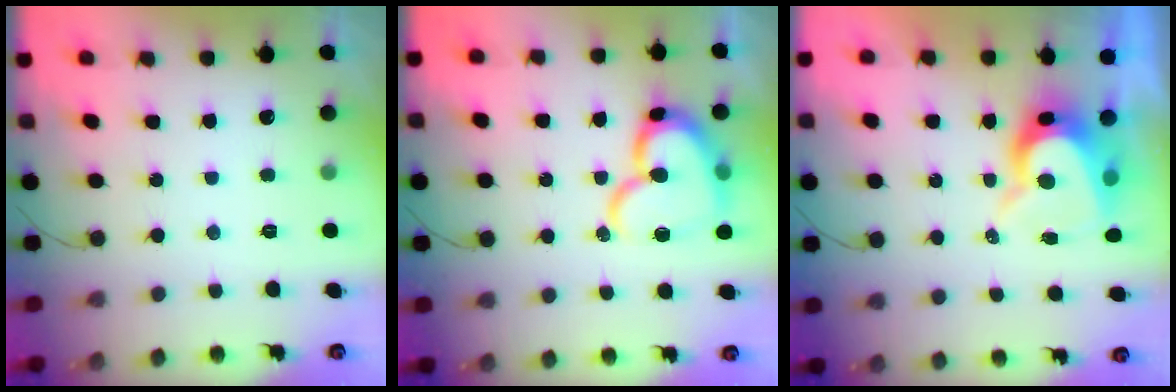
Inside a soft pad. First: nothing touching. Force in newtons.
{"total": 16.9, "press": 16.9, "slide": 1.7}
{"total": 10.1, "press": 10.1, "slide": 0.7}